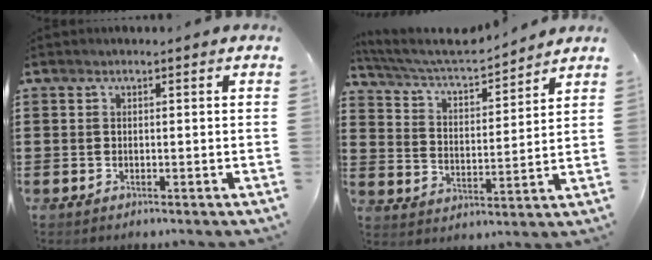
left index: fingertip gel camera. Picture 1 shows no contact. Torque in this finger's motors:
{"motor_torque": [0.34, -0.31, 0.23, 0.08]}